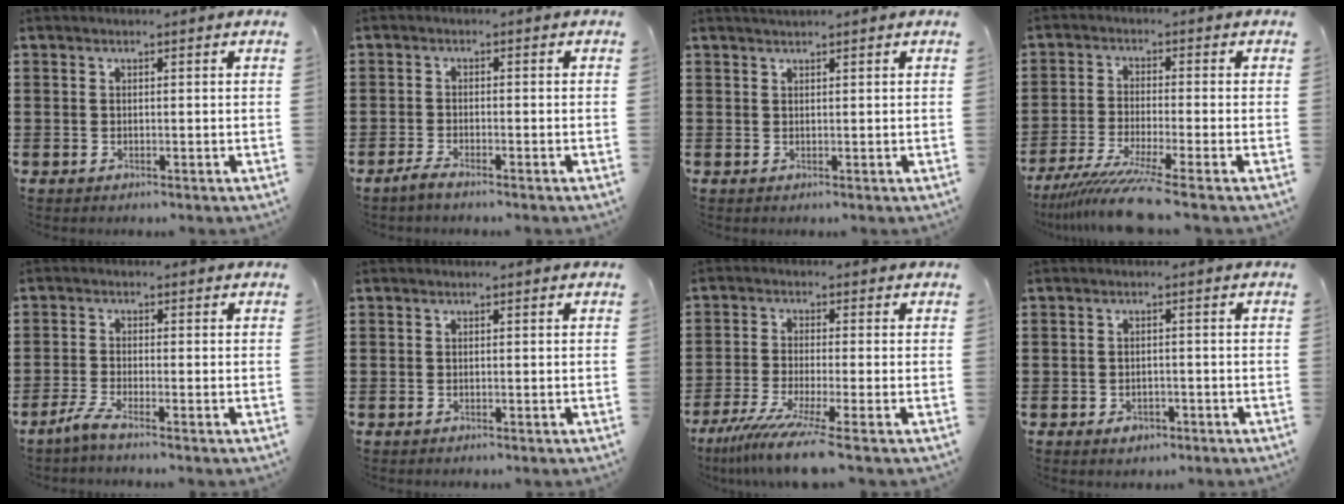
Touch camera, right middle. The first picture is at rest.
{"total": 1.6, "force": [-1.3, 0.0, 0.8], "torque": [-0.022, -0.002, -0.028]}
{"total": 1.0, "force": [1.0, 0.0, 0.2], "torque": [-0.006, 0.000, 0.019]}
{"total": 6.7, "force": [-5.3, -0.6, 4.0], "torque": [-0.089, -0.025, -0.103]}
{"total": 2.4, "force": [-1.6, -0.2, 1.8], "torque": [-0.044, -0.006, -0.036]}
{"total": 0.0}
{"total": 6.3, "force": [-4.4, -0.6, 4.5], "torque": [-0.101, -0.028, -0.085]}
{"total": 1.4, "force": [-0.9, 0.9, 0.6], "torque": [-0.014, -0.001, -0.020]}